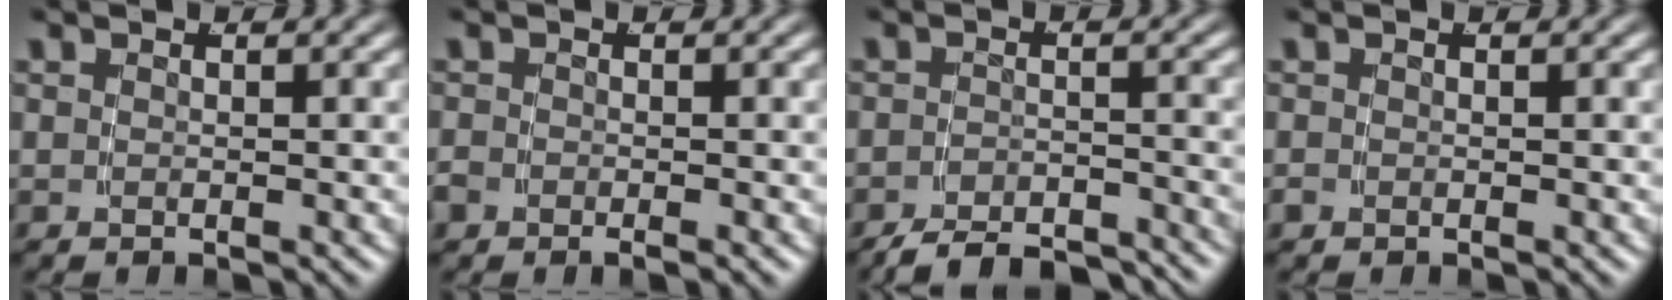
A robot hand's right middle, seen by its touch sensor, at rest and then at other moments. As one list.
[{"total": 1.7, "force": [-1.3, 0.9, 0.6], "torque": [-0.012, -0.006, -0.021]}, {"total": 5.8, "force": [-5.6, 1.1, 1.1], "torque": [-0.004, -0.011, -0.090]}, {"total": 0.6, "force": [-0.5, 0.2, 0.1], "torque": [-0.004, -0.007, -0.007]}]